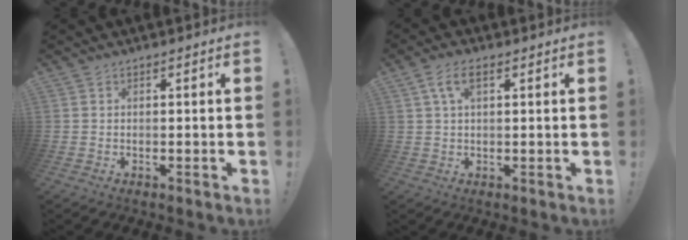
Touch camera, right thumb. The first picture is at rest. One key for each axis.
{"total": 5.6, "fx": 2.0, "fy": 2.4, "fz": 4.6, "tx": -0.086, "ty": 0.006, "tz": 0.038}